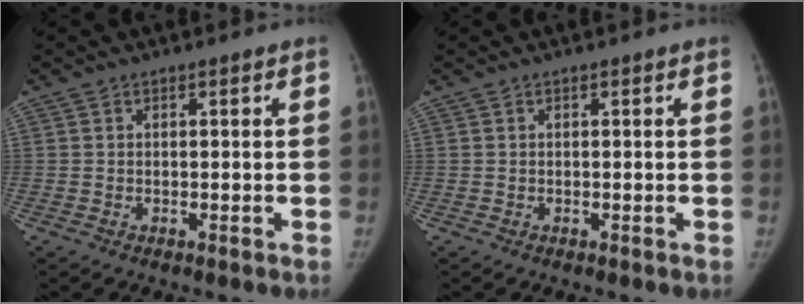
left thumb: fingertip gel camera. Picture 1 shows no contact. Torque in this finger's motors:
{"motor_torque": [0.03, 0.02, -0.03, 0.02, 0.00]}